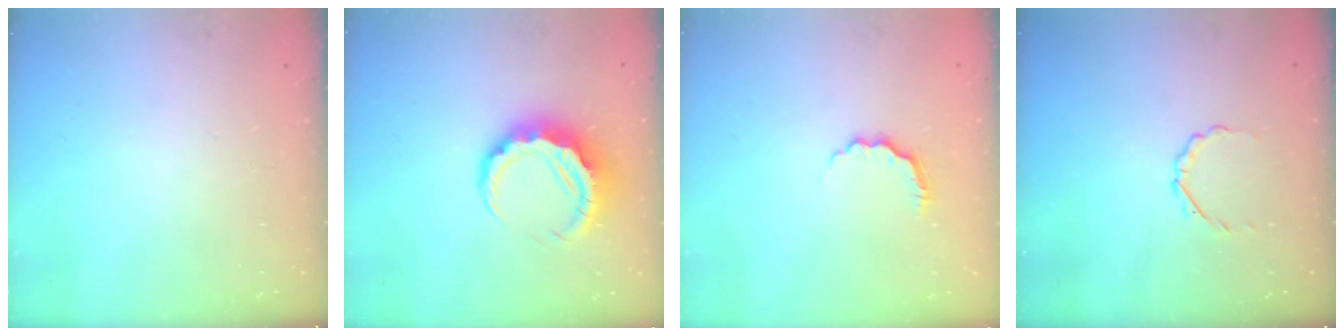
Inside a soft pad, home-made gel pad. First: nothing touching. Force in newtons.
{"total": 9.3, "press": 9.2, "slide": 1.6}
{"total": 4.2, "press": 4.1, "slide": 0.9}
{"total": 2.3, "press": 2.1, "slide": 0.8}